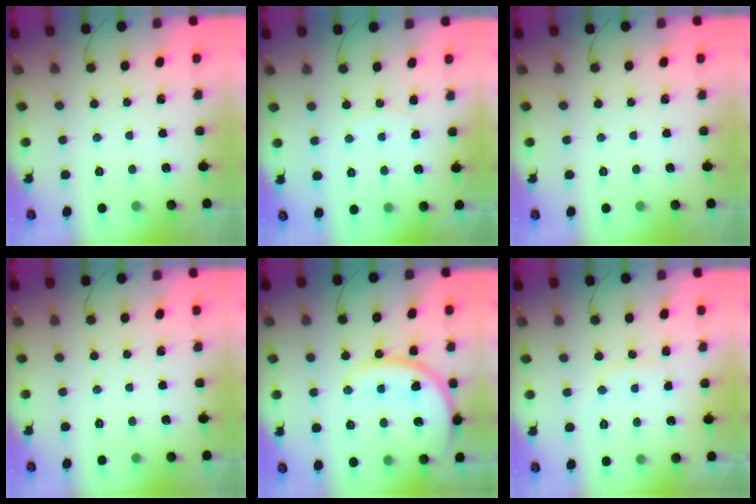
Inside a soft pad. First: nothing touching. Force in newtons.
{"total": 5.7, "press": 5.7, "slide": 0.7}
{"total": 0.0}
{"total": 0.0}
{"total": 17.0, "press": 16.9, "slide": 1.8}
{"total": 4.1, "press": 4.1, "slide": 0.2}